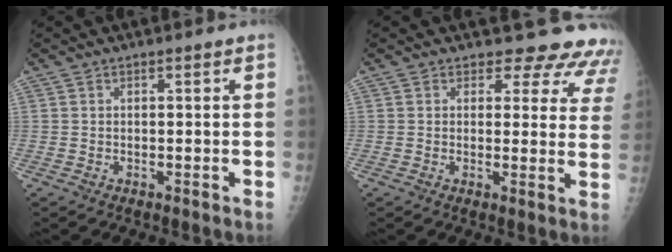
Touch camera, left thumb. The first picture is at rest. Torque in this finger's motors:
{"motor_torque": [-0.04, 0.09, -0.36, -0.30, 0.02]}